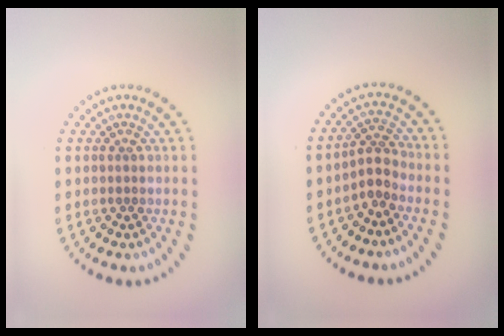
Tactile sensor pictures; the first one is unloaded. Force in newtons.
{"total": 2.2, "press": 1.5, "slide": 1.5}